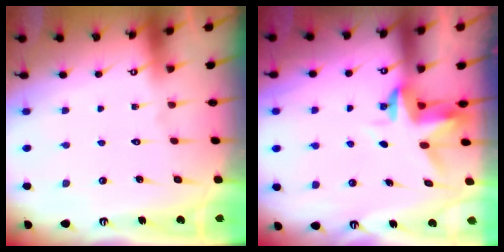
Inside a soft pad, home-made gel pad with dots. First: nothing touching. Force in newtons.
{"total": 3.4, "press": 3.3, "slide": 0.4}